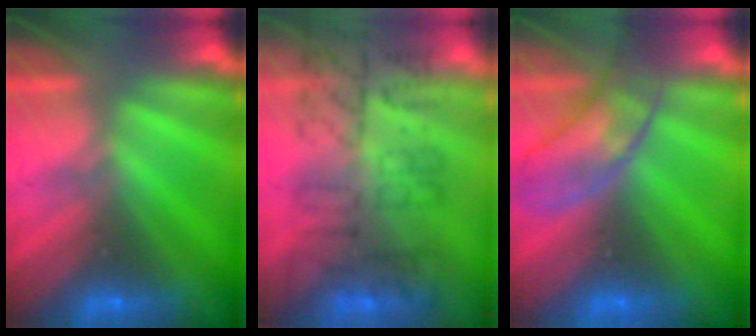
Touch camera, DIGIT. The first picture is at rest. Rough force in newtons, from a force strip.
{"total": 3.8}
{"total": 2.9}